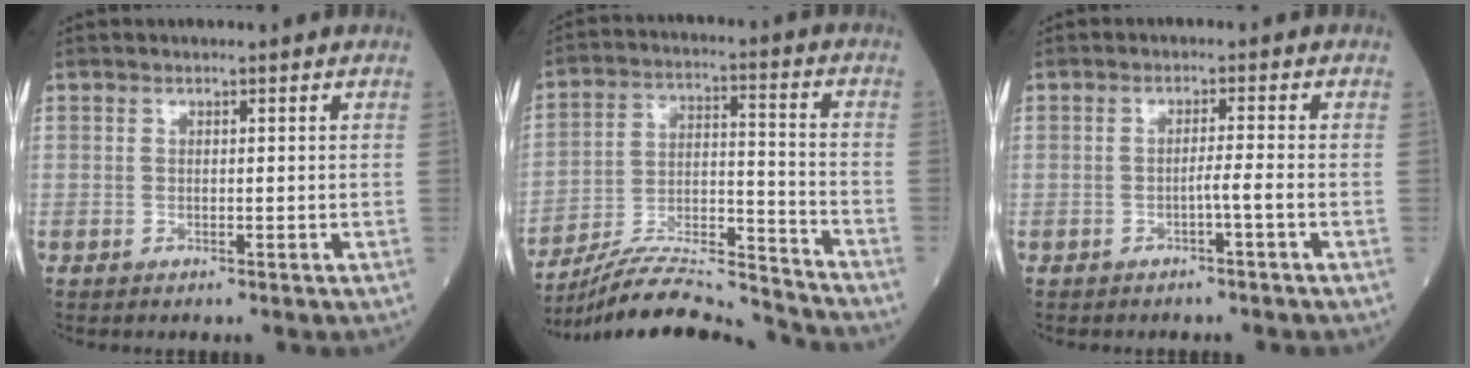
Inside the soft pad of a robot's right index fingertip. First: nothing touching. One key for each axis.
{"total": 16.3, "fx": -15.9, "fy": -0.6, "fz": 3.8, "tx": -0.070, "ty": 0.020, "tz": -0.268}
{"total": 1.9, "fx": -1.1, "fy": -0.6, "fz": 1.5, "tx": -0.022, "ty": 0.001, "tz": -0.022}